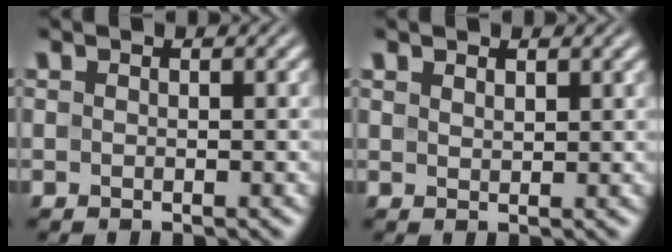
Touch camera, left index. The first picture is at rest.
{"total": 1.0, "force": [0.9, 0.3, 0.3], "torque": [-0.008, -0.001, 0.017]}